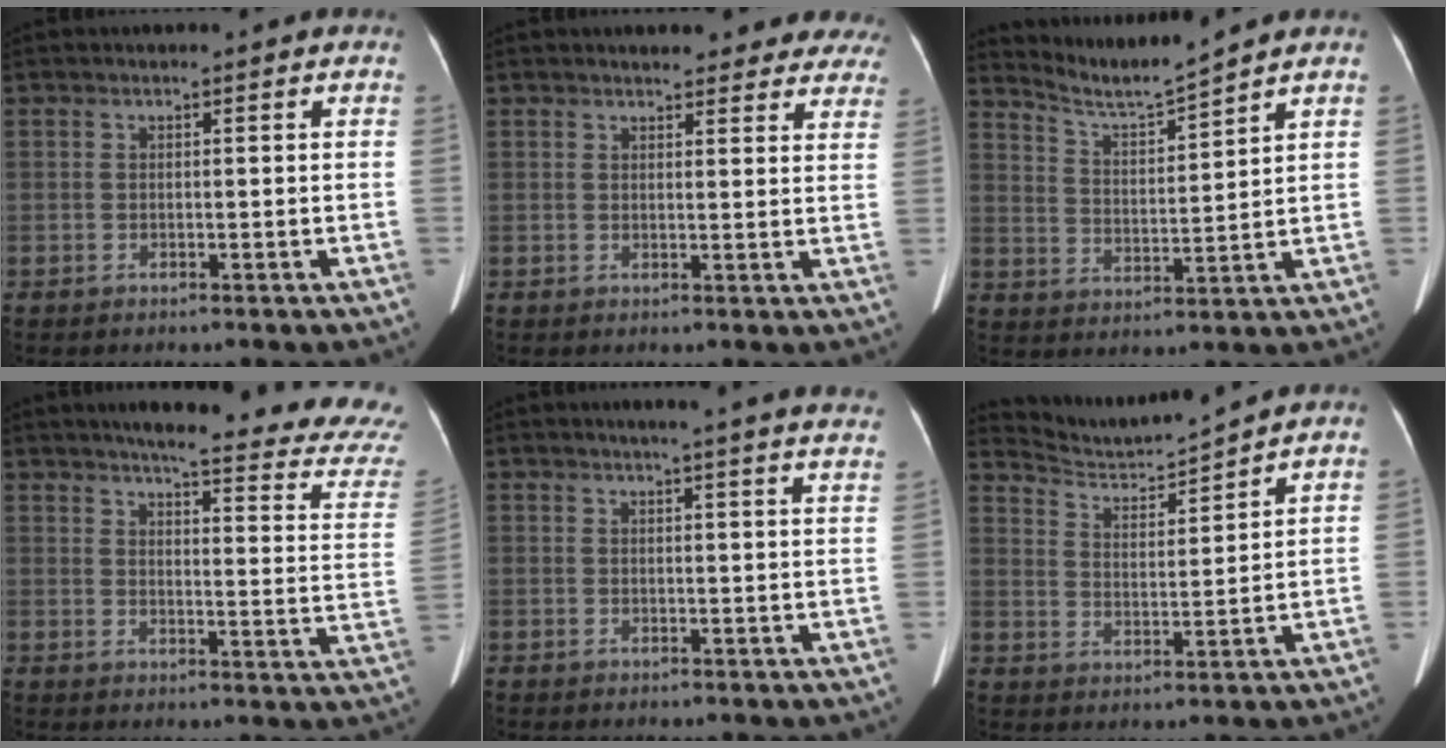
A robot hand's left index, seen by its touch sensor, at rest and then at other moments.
{"total": 13.5, "force": [12.4, 3.6, 4.0], "torque": [-0.008, -0.008, 0.120]}
{"total": 6.3, "force": [6.1, -1.8, 0.6], "torque": [-0.025, -0.013, 0.125]}
{"total": 23.1, "force": [21.2, 0.2, 9.2], "torque": [-0.115, -0.093, 0.237]}
{"total": 14.8, "force": [13.3, -0.2, 6.5], "torque": [-0.084, -0.022, 0.142]}
{"total": 7.1, "force": [7.0, -1.3, -0.1], "torque": [-0.020, -0.003, 0.138]}